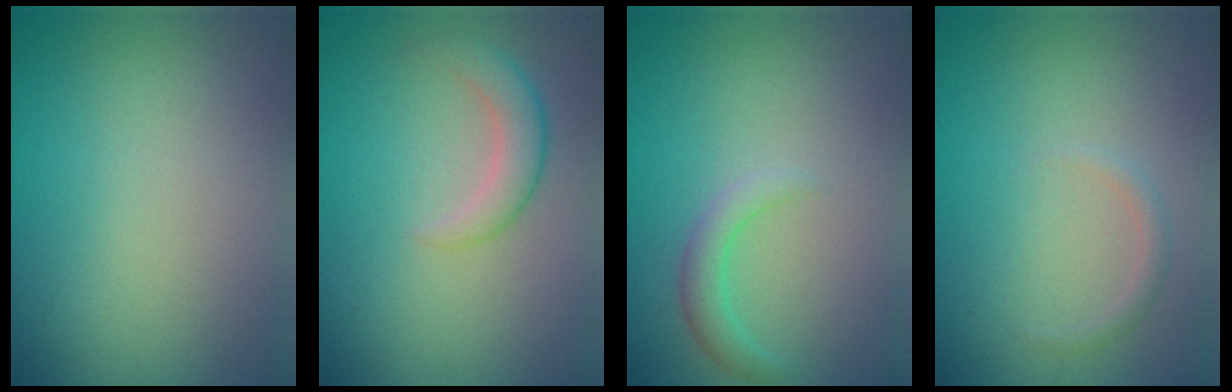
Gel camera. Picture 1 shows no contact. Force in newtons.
{"total": 2.6, "press": 2.6, "slide": 0.1}
{"total": 1.9, "press": 1.9, "slide": 0.2}
{"total": 1.0, "press": 1.0, "slide": 0.1}